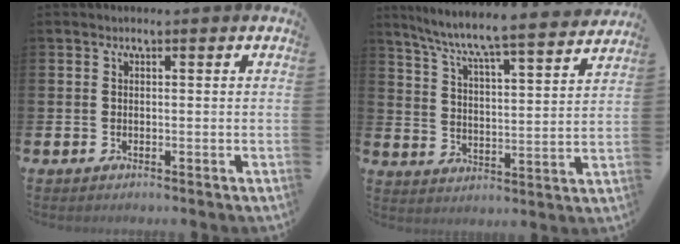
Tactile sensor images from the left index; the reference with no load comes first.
{"total": 7.6, "force": [7.1, 0.1, 2.6], "torque": [-0.076, -0.063, 0.117]}